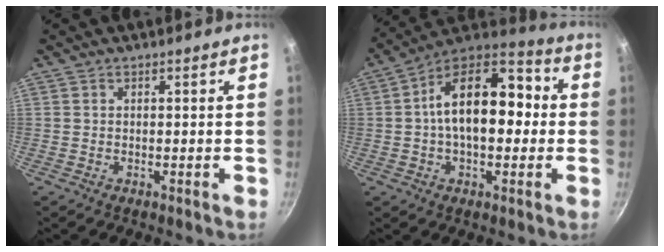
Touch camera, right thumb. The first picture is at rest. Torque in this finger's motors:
{"motor_torque": [0.23, 2.99, 1.19, -0.04, 0.16]}